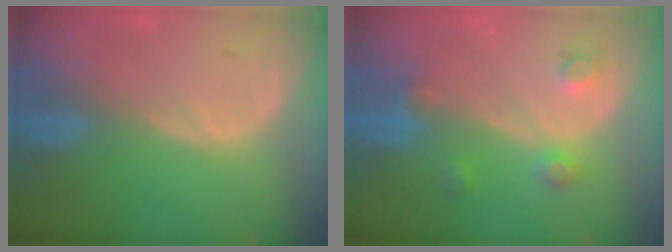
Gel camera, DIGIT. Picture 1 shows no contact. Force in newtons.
{"total": 3.6, "press": 3.3, "slide": 1.6}